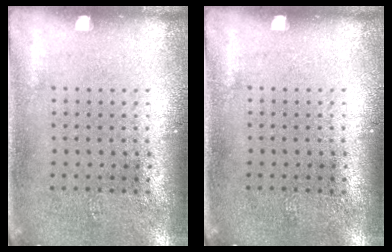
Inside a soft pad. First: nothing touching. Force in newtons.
{"total": 0.0}